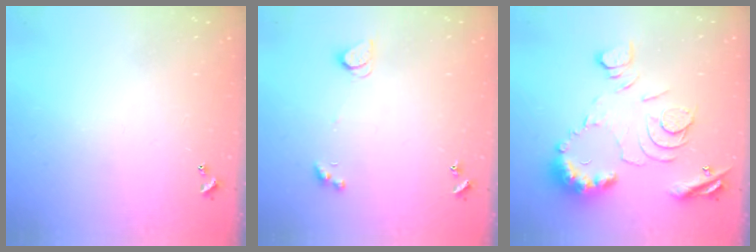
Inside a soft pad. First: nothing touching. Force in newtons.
{"total": 2.6, "press": 2.6, "slide": 0.5}
{"total": 11.6, "press": 11.5, "slide": 1.2}